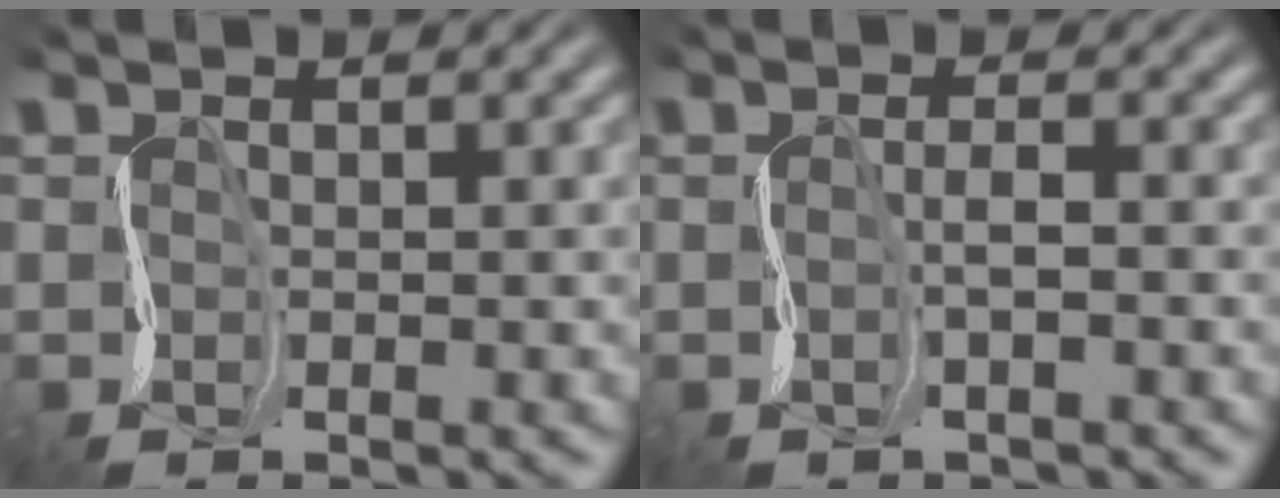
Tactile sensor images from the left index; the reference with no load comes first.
{"total": 0.7, "force": [0.1, -0.6, -0.4], "torque": [-0.010, 0.007, 0.001]}